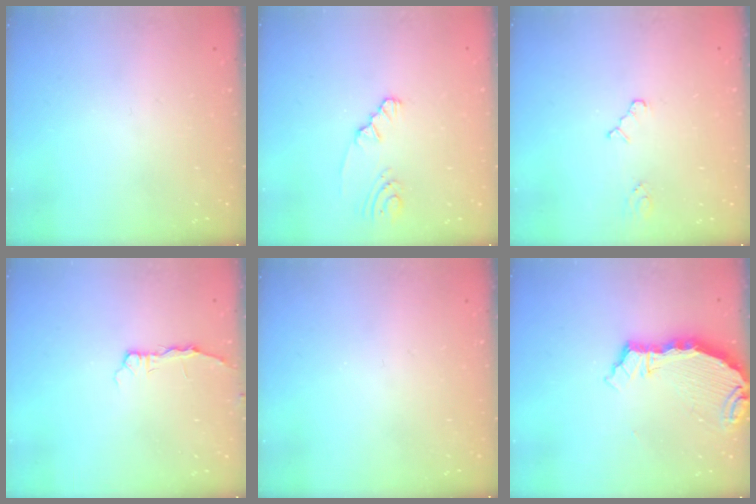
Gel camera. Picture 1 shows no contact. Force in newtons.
{"total": 1.2, "press": 1.2, "slide": 0.3}
{"total": 2.8, "press": 2.8, "slide": 0.4}
{"total": 2.6, "press": 2.6, "slide": 0.3}
{"total": 0.0}
{"total": 6.6, "press": 6.4, "slide": 1.8}